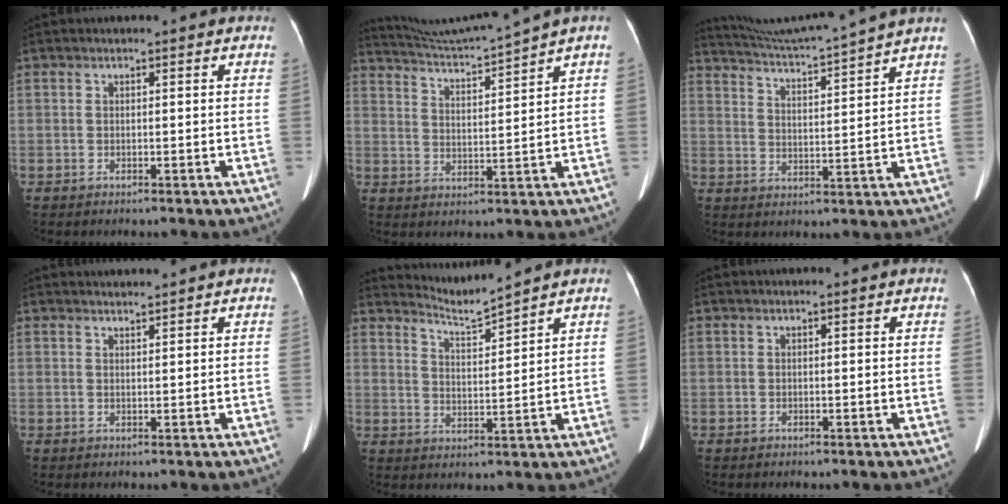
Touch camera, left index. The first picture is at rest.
{"total": 8.5, "force": [7.6, -3.0, 2.1], "torque": [-0.050, -0.017, 0.143]}
{"total": 12.3, "force": [11.3, -2.9, 3.8], "torque": [-0.078, -0.023, 0.180]}
{"total": 1.3, "force": [1.2, -0.2, -0.1], "torque": [-0.004, 0.004, 0.027]}
{"total": 4.7, "force": [4.3, -1.8, -0.2], "torque": [-0.004, -0.020, 0.090]}
{"total": 0.0}